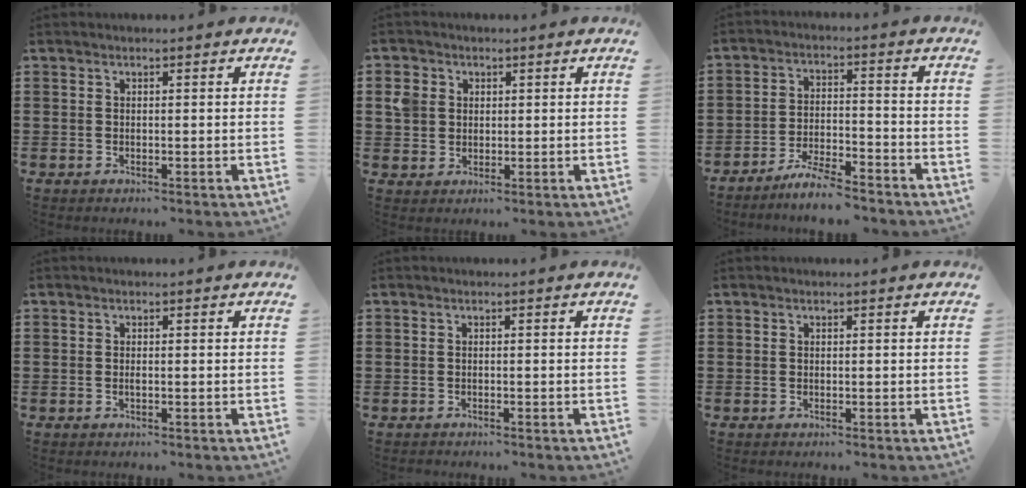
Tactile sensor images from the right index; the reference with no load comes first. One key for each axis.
{"total": 3.6, "fx": 1.0, "fy": 3.2, "fz": 1.2, "tx": -0.038, "ty": 0.013, "tz": 0.017}
{"total": 5.6, "fx": -5.3, "fy": 0.1, "fz": 1.8, "tx": -0.046, "ty": -0.002, "tz": -0.106}
{"total": 0.5, "fx": -0.1, "fy": 0.1, "fz": 0.5, "tx": -0.012, "ty": -0.004, "tz": -0.001}
{"total": 0.5, "fx": -0.5, "fy": 0.1, "fz": 0.0, "tx": -0.001, "ty": -0.001, "tz": -0.011}
{"total": 0.0}